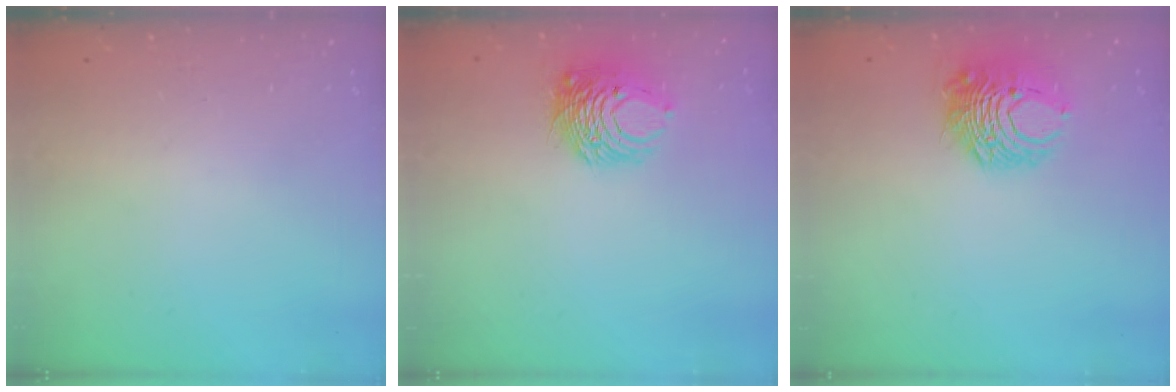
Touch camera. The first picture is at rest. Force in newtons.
{"total": 8.4, "press": 8.4, "slide": 0.3}
{"total": 10.4, "press": 10.3, "slide": 1.3}